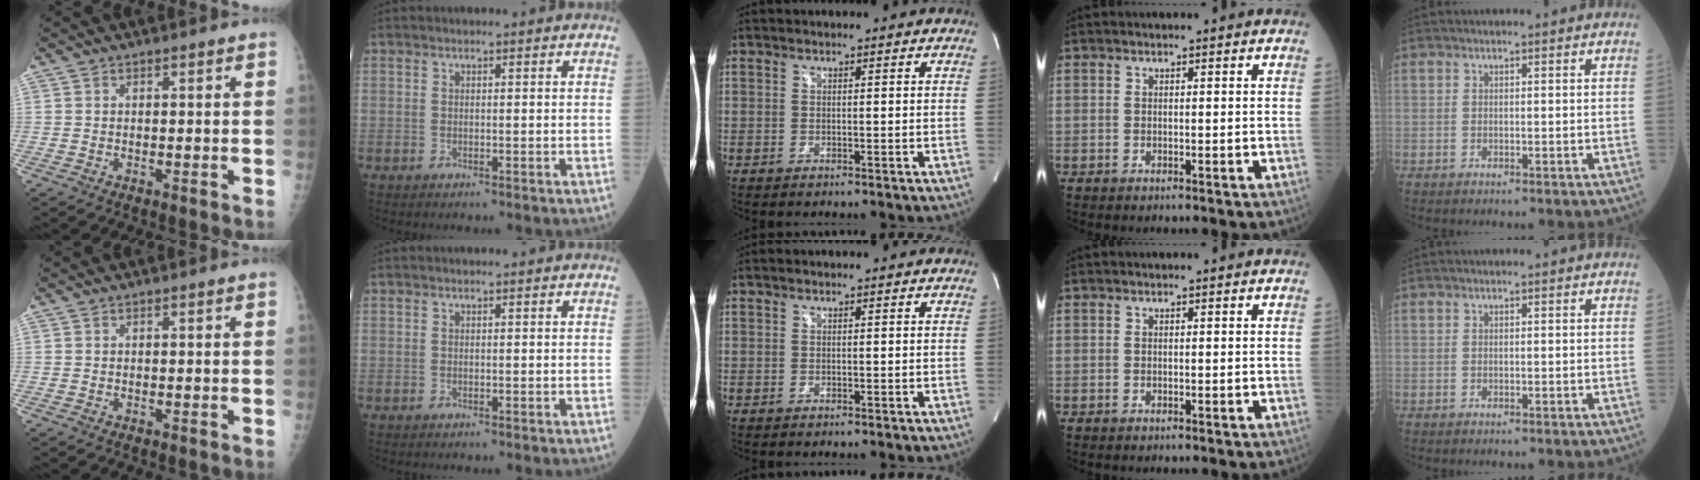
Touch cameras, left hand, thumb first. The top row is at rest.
{}